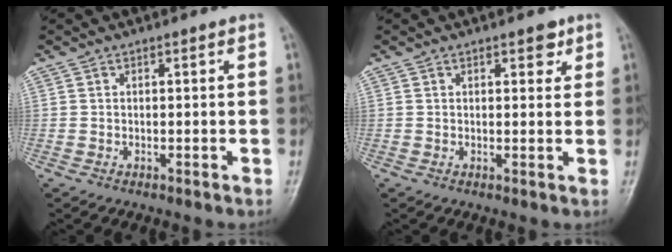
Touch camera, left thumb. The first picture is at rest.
{"total": 2.7, "force": [1.6, 1.4, 1.7], "torque": [-0.006, -0.006, 0.019]}